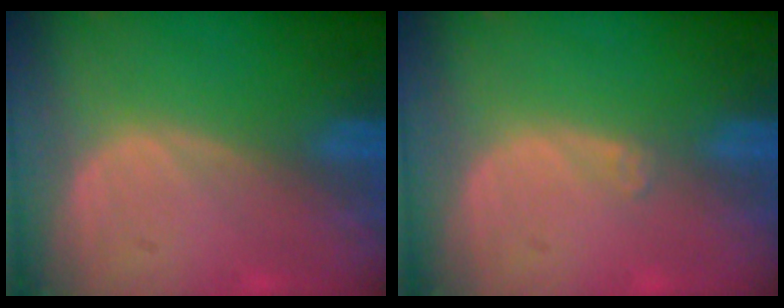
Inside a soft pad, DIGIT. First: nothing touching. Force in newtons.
{"total": 0.9, "press": 0.7, "slide": 0.6}